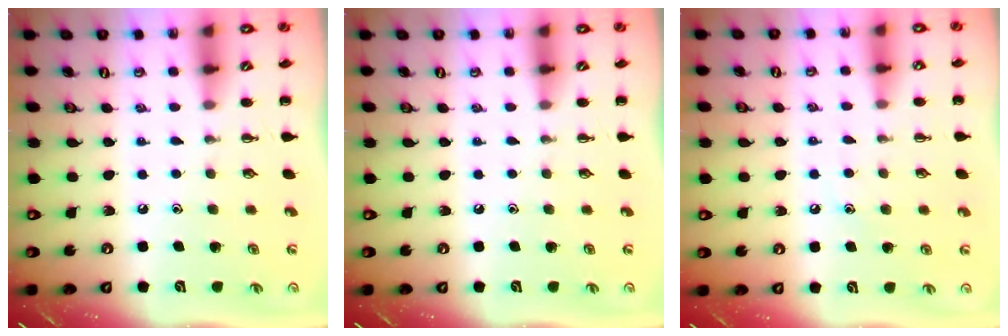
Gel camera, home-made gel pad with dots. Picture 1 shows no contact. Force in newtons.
{"total": 0.0}
{"total": 7.9, "press": 7.6, "slide": 1.9}